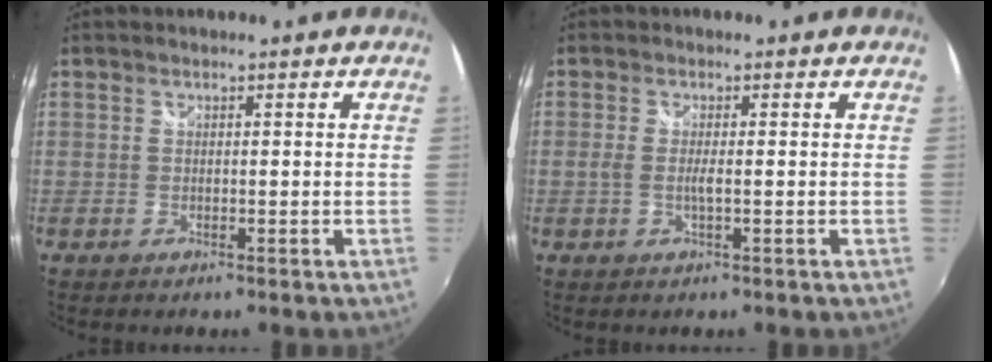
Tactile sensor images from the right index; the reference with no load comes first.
{"total": 1.7, "force": [-0.4, -0.3, 1.7], "torque": [-0.032, -0.003, -0.009]}